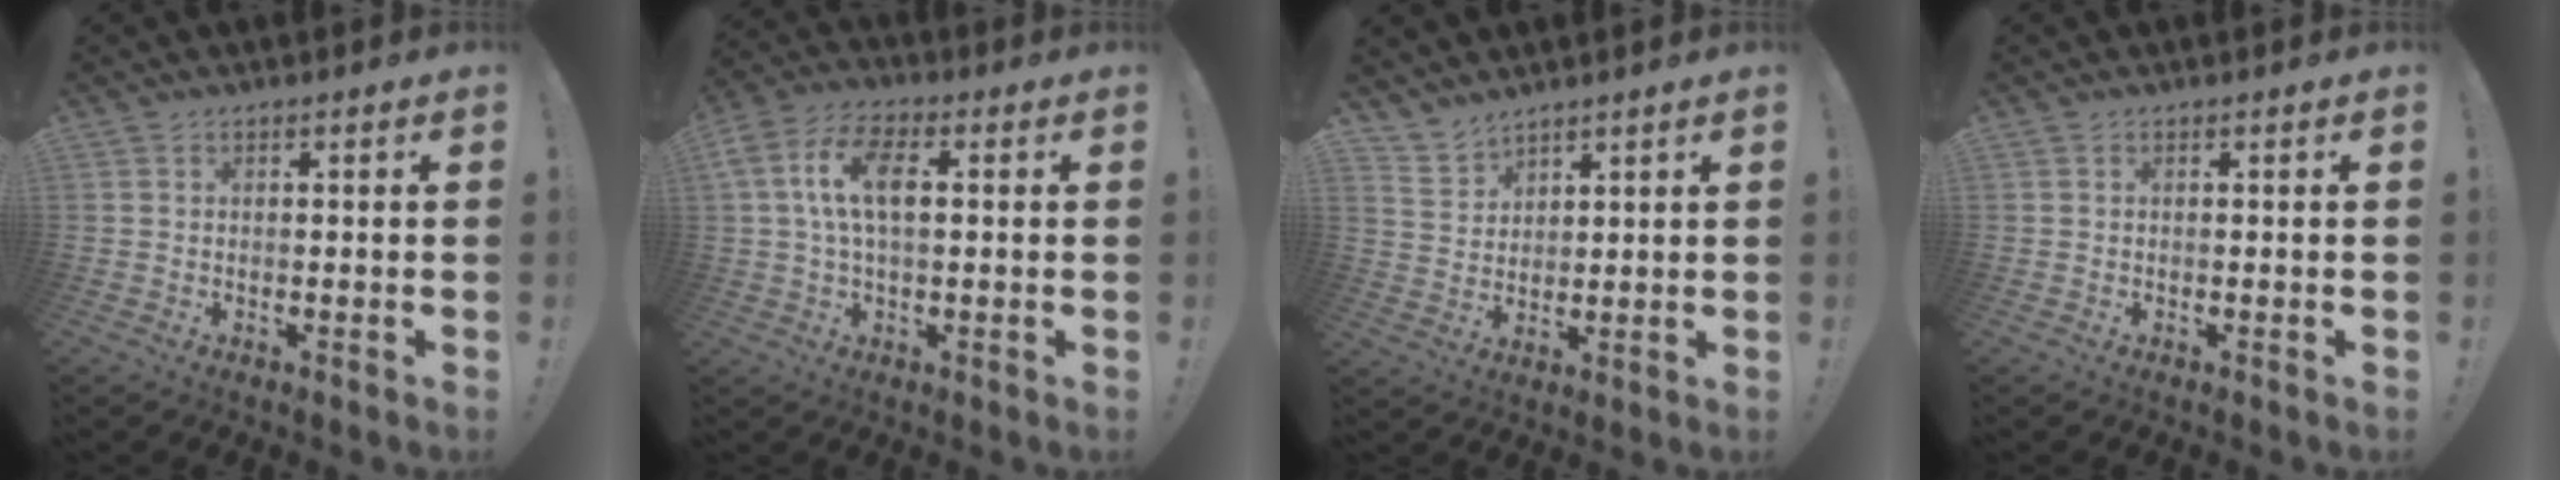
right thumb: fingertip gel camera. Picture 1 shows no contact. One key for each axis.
{"total": 11.5, "fx": 2.0, "fy": 6.0, "fz": 9.6, "tx": -0.187, "ty": 0.011, "tz": 0.036}
{"total": 5.5, "fx": 4.8, "fy": 2.7, "fz": 0.1, "tx": -0.005, "ty": -0.043, "tz": 0.094}
{"total": 0.0}